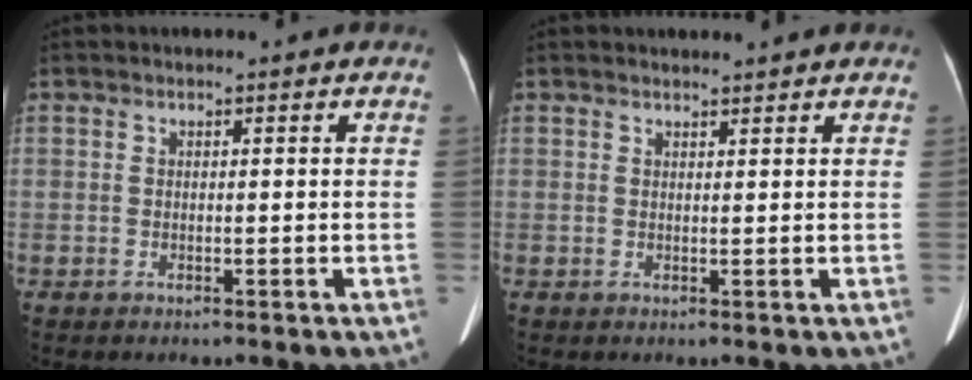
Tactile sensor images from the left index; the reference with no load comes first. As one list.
[{"total": 2.0, "force": [1.9, 0.0, 0.3], "torque": [-0.008, 0.011, 0.031]}]